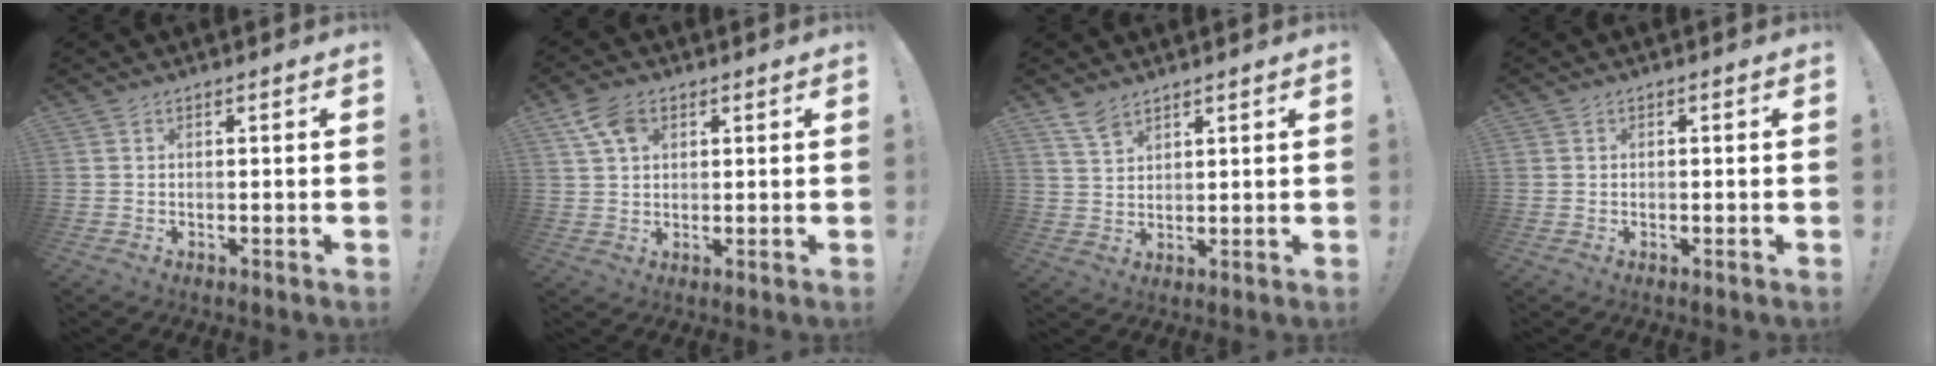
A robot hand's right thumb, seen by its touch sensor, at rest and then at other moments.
{"total": 7.4, "force": [3.5, 5.1, 4.1], "torque": [-0.071, -0.004, 0.071]}
{"total": 5.4, "force": [4.3, 2.4, 2.1], "torque": [-0.037, -0.024, 0.081]}
{"total": 0.6, "force": [-0.4, 0.5, 0.2], "torque": [-0.010, 0.004, -0.005]}